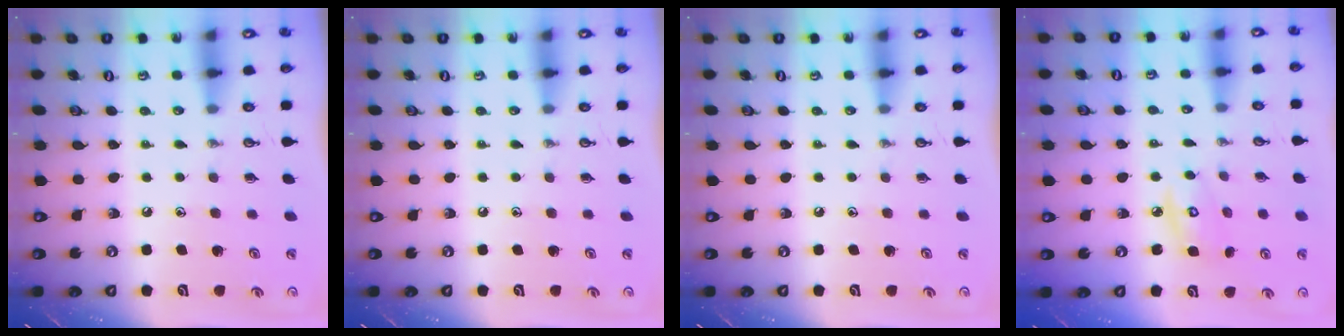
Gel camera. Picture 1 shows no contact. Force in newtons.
{"total": 0.0}
{"total": 0.0}
{"total": 4.6, "press": 4.5, "slide": 0.2}